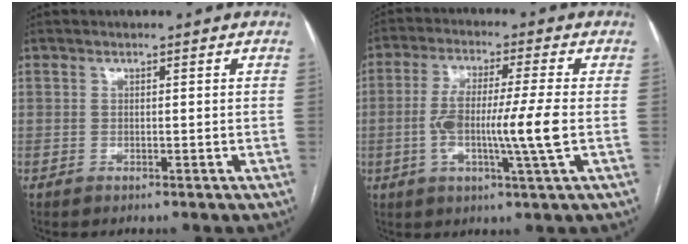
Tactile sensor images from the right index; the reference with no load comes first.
{"total": 10.5, "force": [-1.4, -0.2, 10.4], "torque": [-0.197, -0.001, -0.031]}